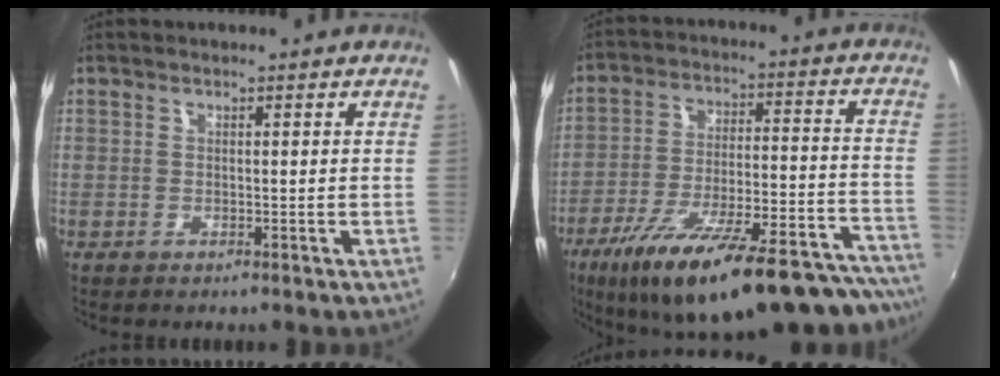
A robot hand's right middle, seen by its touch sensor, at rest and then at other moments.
{"total": 31.6, "force": [-25.4, 7.4, 17.3], "torque": [-0.257, -0.032, -0.350]}